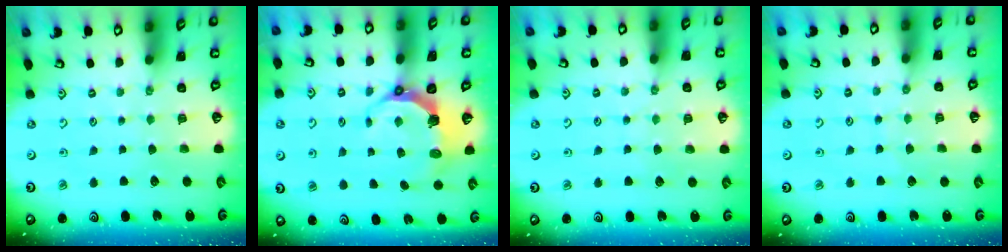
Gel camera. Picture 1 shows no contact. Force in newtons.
{"total": 7.4, "press": 5.6, "slide": 4.8}
{"total": 3.9, "press": 3.8, "slide": 0.5}
{"total": 5.1, "press": 5.1, "slide": 0.6}